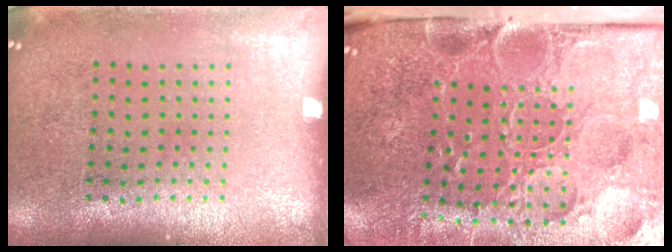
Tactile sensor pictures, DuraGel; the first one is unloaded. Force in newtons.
{"total": 5.2, "press": 4.1, "slide": 3.2}